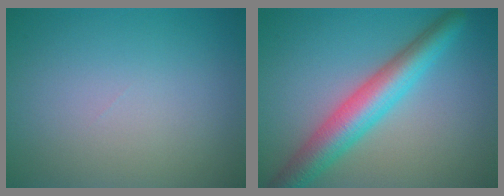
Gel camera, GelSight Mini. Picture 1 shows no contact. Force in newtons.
{"total": 6.2, "press": 6.1, "slide": 0.3}